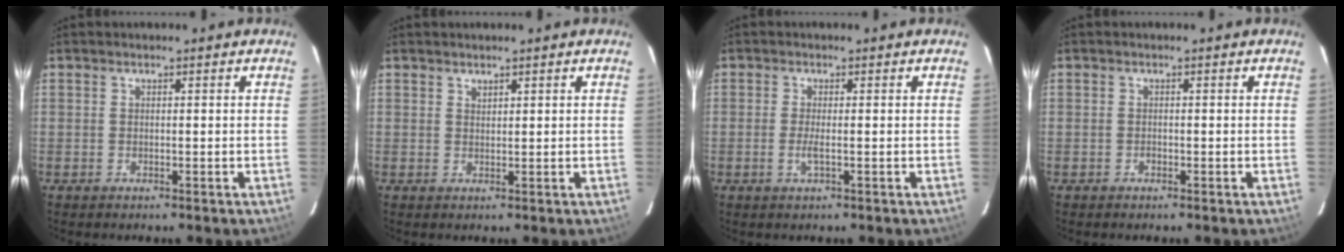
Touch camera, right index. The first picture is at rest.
{"total": 0.8, "force": [0.8, 0.3, 0.1], "torque": [-0.003, 0.001, 0.015]}
{"total": 2.3, "force": [-0.6, 0.2, 2.2], "torque": [-0.044, -0.004, -0.012]}
{"total": 0.7, "force": [-0.4, 0.5, 0.3], "torque": [-0.005, 0.001, -0.007]}